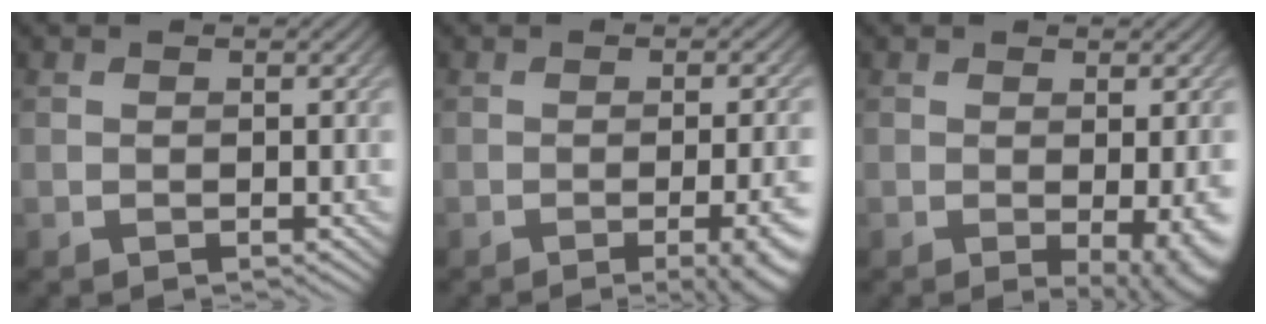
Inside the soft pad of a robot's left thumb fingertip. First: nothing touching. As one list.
[{"total": 8.2, "force": [-2.9, 2.5, 7.2], "torque": [-0.075, 0.003, -0.031]}, {"total": 6.0, "force": [-1.3, 1.8, 5.6], "torque": [-0.065, -0.014, -0.007]}]